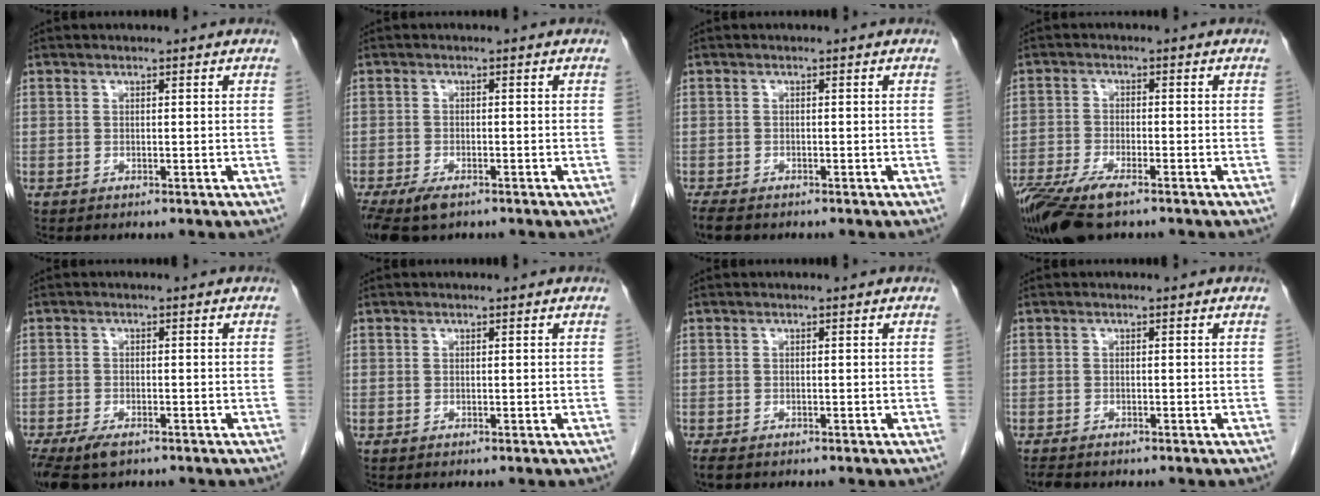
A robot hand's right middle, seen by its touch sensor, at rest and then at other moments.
{"total": 6.2, "force": [-4.3, 2.5, 3.7], "torque": [-0.067, -0.011, -0.073]}
{"total": 3.9, "force": [-3.1, 1.5, 1.9], "torque": [-0.037, -0.010, -0.047]}
{"total": 10.4, "force": [-7.2, 3.0, 6.9], "torque": [-0.127, -0.022, -0.126]}
{"total": 5.9, "force": [-4.1, 2.3, 3.5], "torque": [-0.066, -0.011, -0.069]}
{"total": 0.0}
{"total": 2.2, "force": [-1.7, 1.0, 1.1], "torque": [-0.024, -0.006, -0.024]}
{"total": 2.1, "force": [-1.8, 0.7, 0.9], "torque": [-0.019, -0.006, -0.024]}